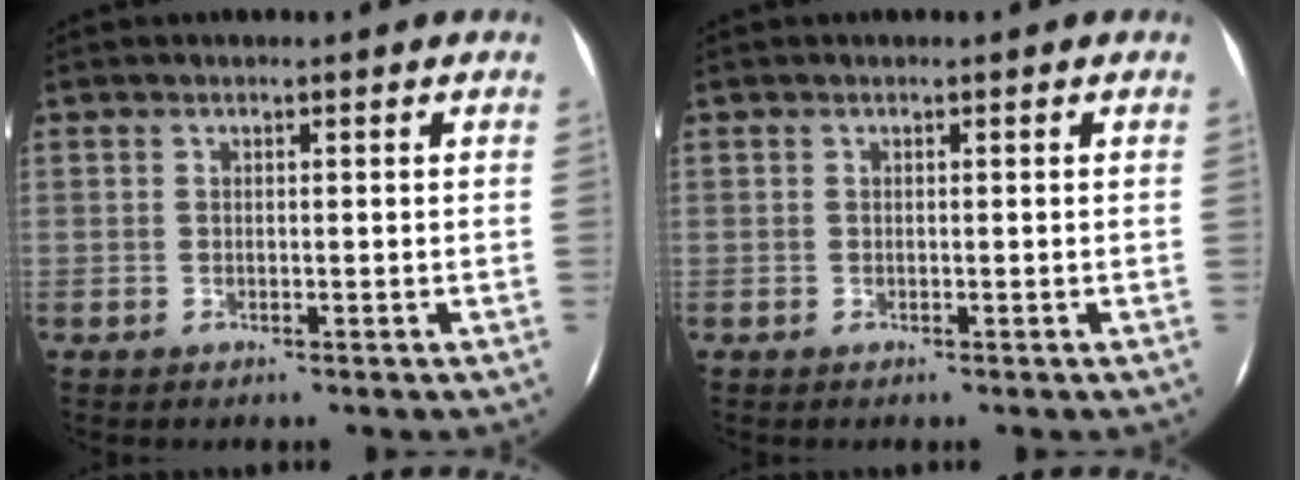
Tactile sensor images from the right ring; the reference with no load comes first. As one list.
[{"total": 0.0}]